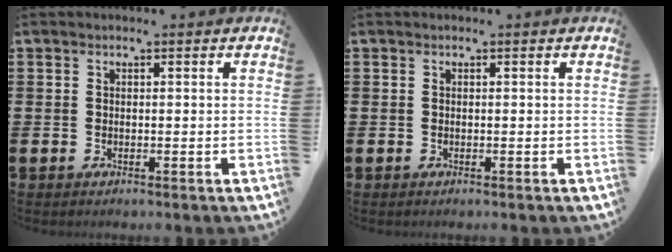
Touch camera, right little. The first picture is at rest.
{"total": 0.0}